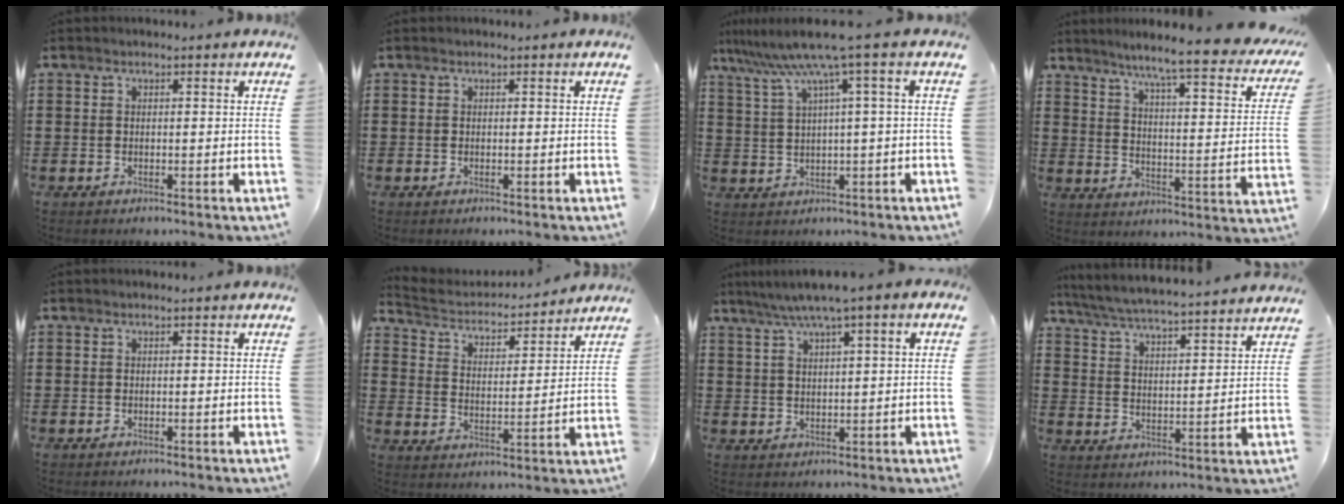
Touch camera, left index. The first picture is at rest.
{"total": 0.0}
{"total": 7.8, "force": [3.6, -0.7, 6.9], "torque": [-0.149, -0.023, 0.055]}
{"total": 6.6, "force": [5.5, -0.7, 3.7], "torque": [-0.088, -0.046, 0.081]}
{"total": 0.0}
{"total": 3.5, "force": [3.4, 0.8, 0.6], "torque": [-0.034, -0.029, 0.050]}
{"total": 4.3, "force": [2.4, 0.0, 3.6], "torque": [-0.073, -0.003, 0.039]}
{"total": 5.3, "force": [5.1, -0.7, 1.4], "torque": [-0.050, -0.040, 0.083]}